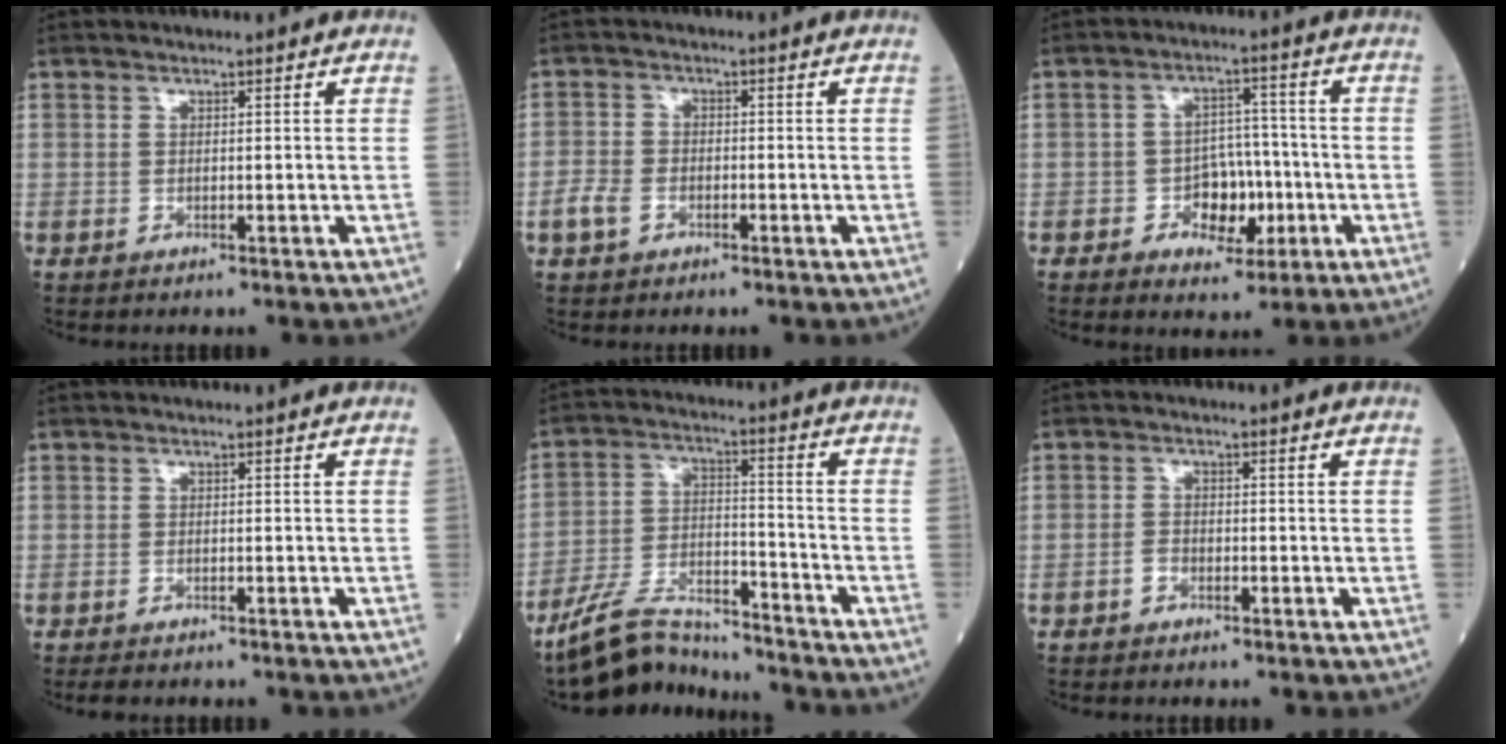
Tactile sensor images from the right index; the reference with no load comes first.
{"total": 3.5, "force": [-1.6, 2.4, 1.9], "torque": [-0.047, 0.005, -0.029]}
{"total": 6.5, "force": [-2.2, 4.4, 4.3], "torque": [-0.060, 0.015, -0.032]}
{"total": 1.7, "force": [-1.4, 0.5, 0.7], "torque": [-0.015, -0.004, -0.017]}
{"total": 9.8, "force": [-9.3, 2.0, 2.3], "torque": [-0.049, 0.009, -0.170]}
{"total": 1.4, "force": [-0.8, 0.9, 0.7], "torque": [-0.011, 0.005, -0.015]}